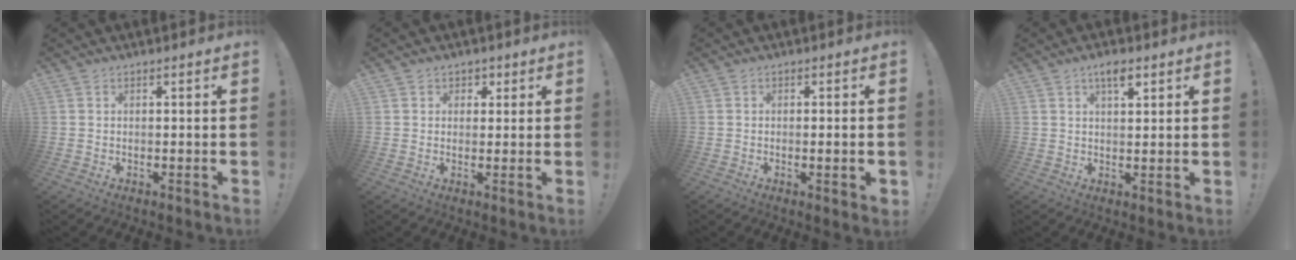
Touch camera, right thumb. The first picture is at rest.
{"total": 2.8, "force": [1.1, 2.6, 0.5], "torque": [0.003, -0.001, 0.016]}
{"total": 2.4, "force": [-0.5, 0.1, 2.3], "torque": [-0.033, -0.005, -0.008]}
{"total": 4.3, "force": [2.4, 1.4, 3.3], "torque": [-0.042, -0.011, 0.035]}